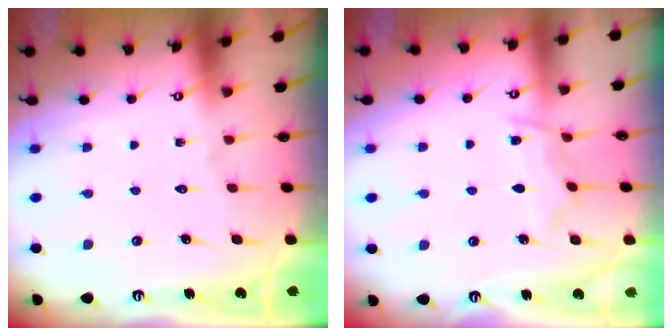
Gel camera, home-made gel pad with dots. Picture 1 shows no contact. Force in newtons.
{"total": 6.3, "press": 6.2, "slide": 0.7}